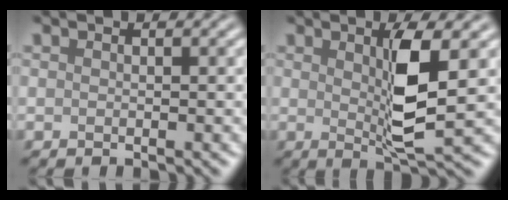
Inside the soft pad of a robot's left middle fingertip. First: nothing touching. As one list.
[{"total": 5.0, "force": [0.9, 1.0, 4.9], "torque": [-0.089, -0.009, 0.018]}]